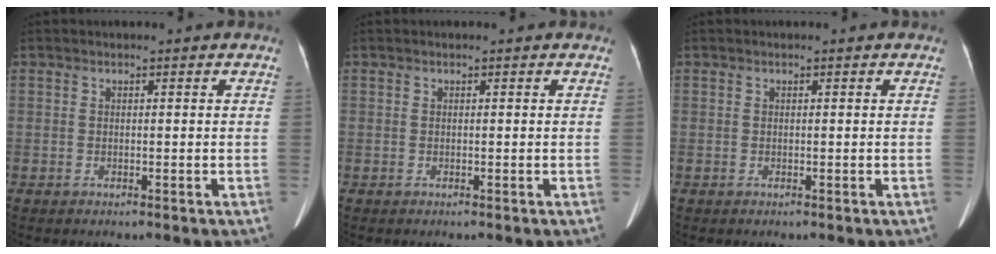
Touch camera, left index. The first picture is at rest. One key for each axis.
{"total": 0.0}
{"total": 0.0}